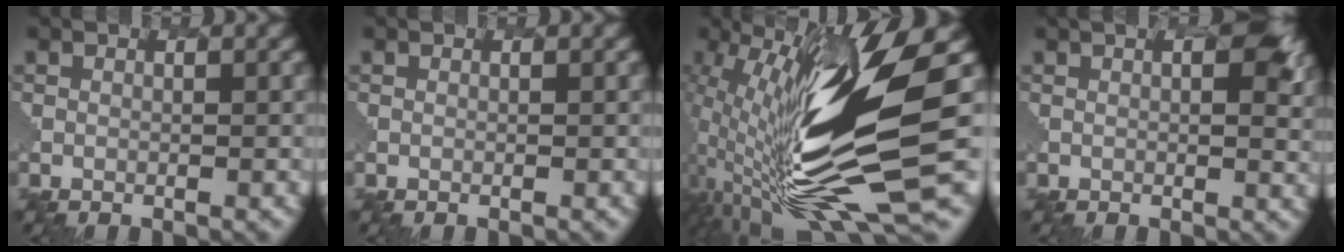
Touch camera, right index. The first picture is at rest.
{"total": 0.0}
{"total": 12.1, "force": [0.6, 2.7, 11.8], "torque": [-0.284, 0.004, 0.002]}
{"total": 1.6, "force": [1.6, 0.0, 0.3], "torque": [-0.002, 0.020, -0.002]}